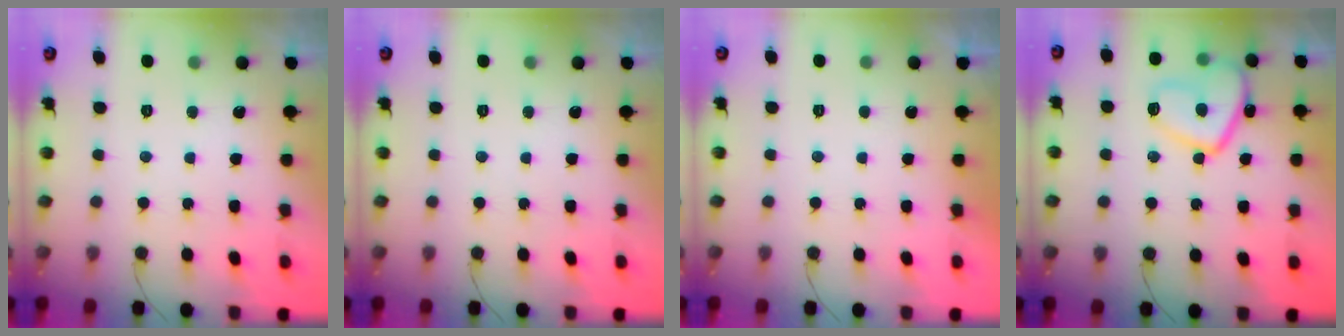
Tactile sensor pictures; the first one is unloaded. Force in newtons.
{"total": 0.0}
{"total": 2.1, "press": 2.1, "slide": 0.4}
{"total": 11.9, "press": 11.9, "slide": 1.2}